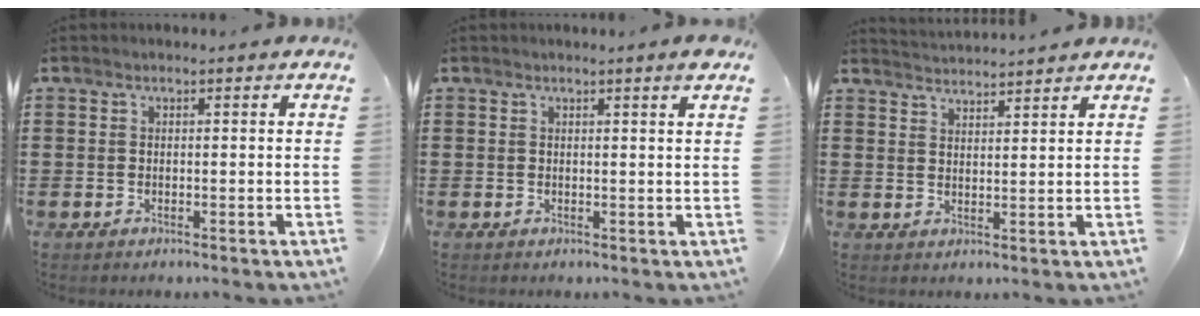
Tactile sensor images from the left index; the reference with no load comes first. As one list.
[{"total": 1.6, "force": [1.2, -0.3, 1.0], "torque": [-0.012, -0.006, 0.020]}, {"total": 2.6, "force": [2.5, -0.5, -0.4], "torque": [0.000, -0.012, 0.047]}]